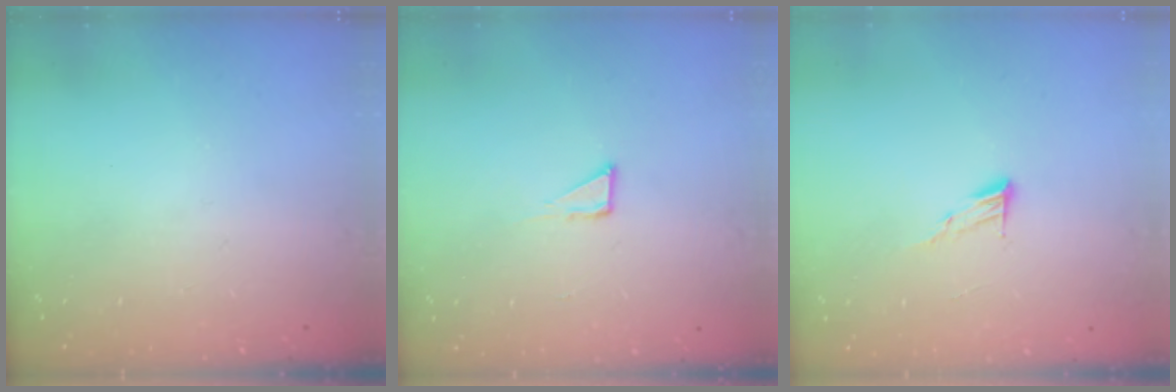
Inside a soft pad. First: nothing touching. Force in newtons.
{"total": 2.7, "press": 2.7, "slide": 0.2}
{"total": 5.6, "press": 5.6, "slide": 0.4}